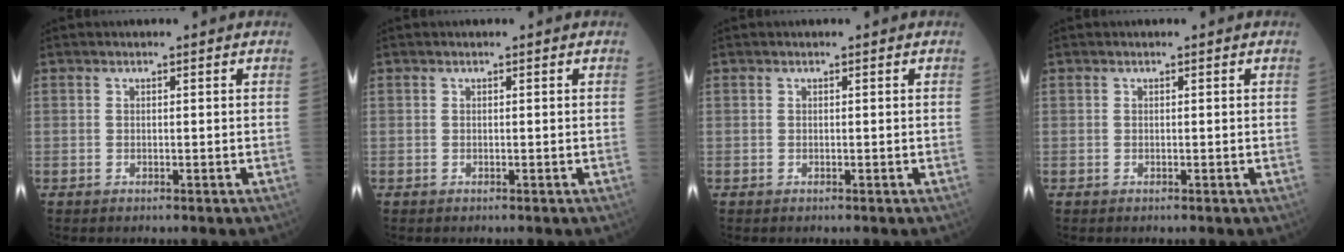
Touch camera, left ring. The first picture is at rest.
{"total": 0.0}
{"total": 0.0}
{"total": 0.0}